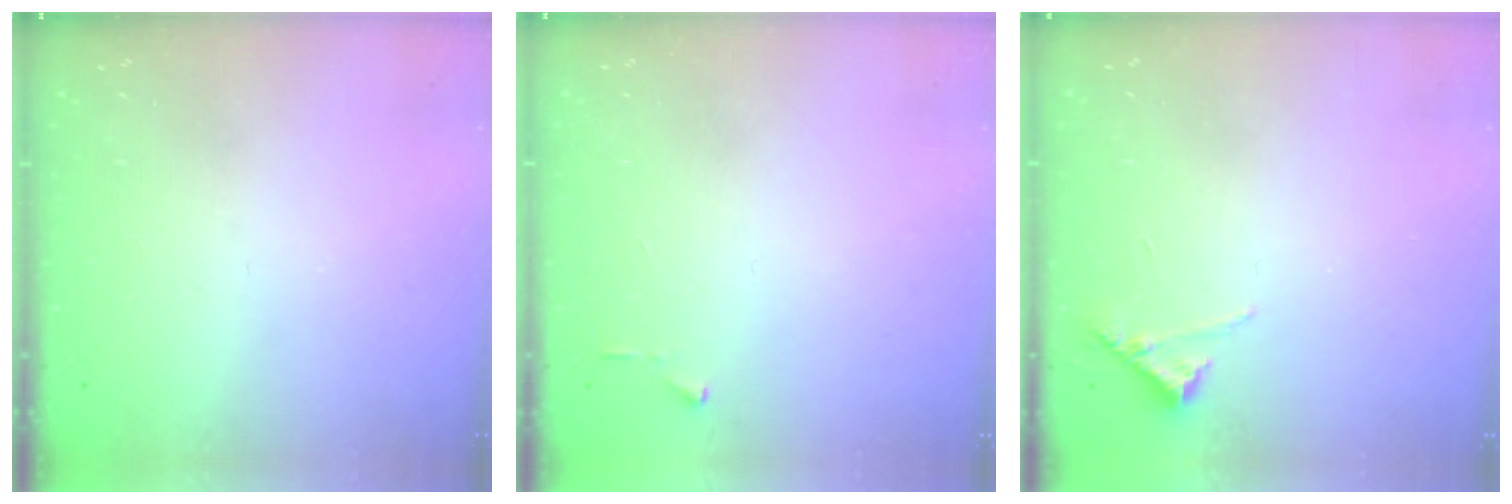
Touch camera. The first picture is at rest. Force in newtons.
{"total": 3.2, "press": 3.2, "slide": 0.4}
{"total": 6.4, "press": 6.4, "slide": 0.2}